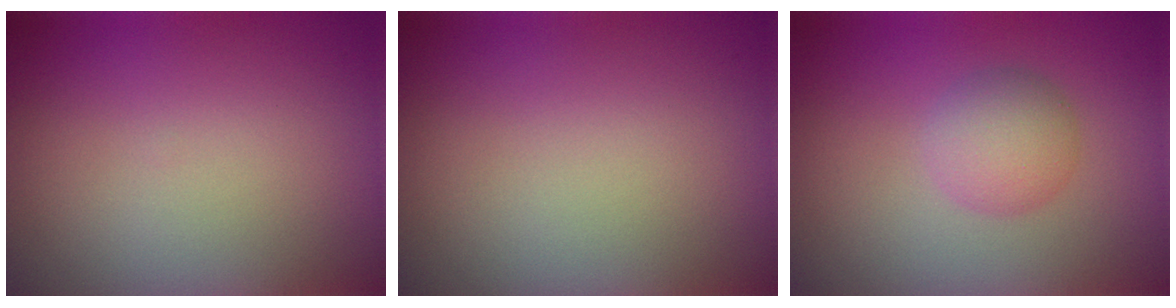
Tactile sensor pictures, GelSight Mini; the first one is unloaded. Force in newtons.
{"total": 0.0}
{"total": 2.9, "press": 2.9, "slide": 0.1}